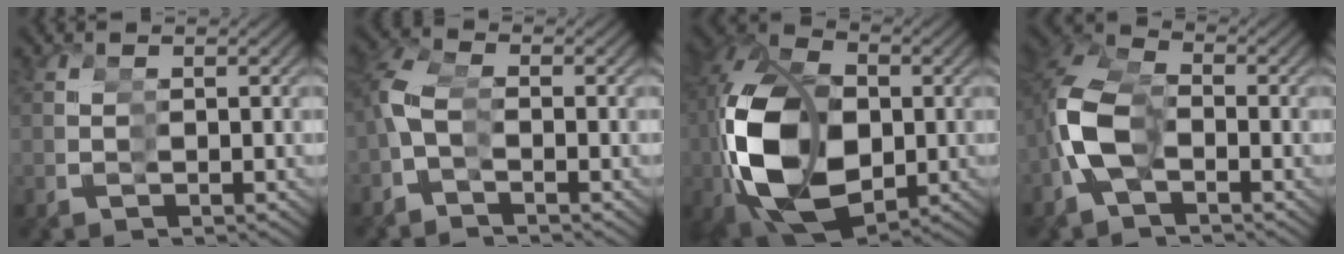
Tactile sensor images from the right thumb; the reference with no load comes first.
{"total": 2.9, "force": [-2.0, 2.1, -0.2], "torque": [-0.061, -0.023, -0.029]}
{"total": 17.5, "force": [-2.1, 12.3, 12.2], "torque": [-0.281, -0.051, -0.006]}
{"total": 8.3, "force": [-2.0, 7.5, 3.1], "torque": [-0.136, -0.035, -0.022]}